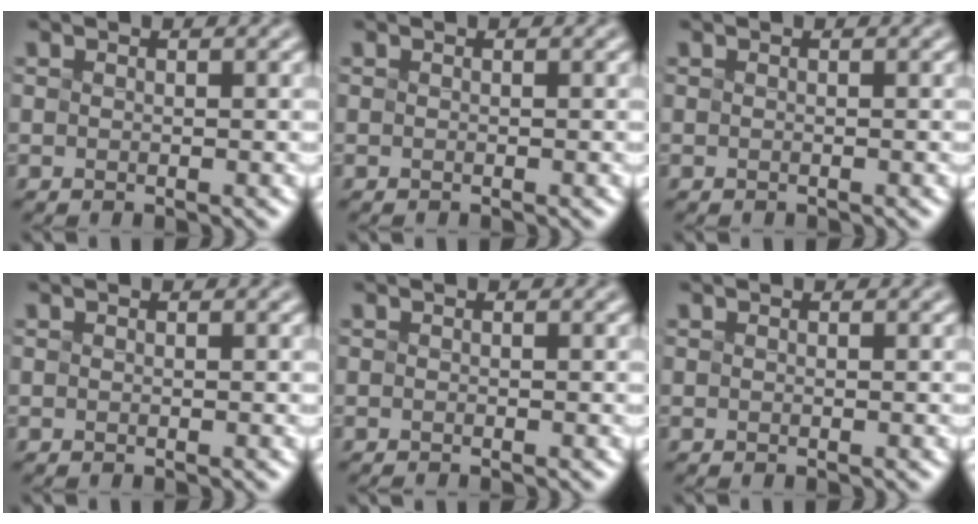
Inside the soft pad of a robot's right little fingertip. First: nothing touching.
{"total": 0.0}
{"total": 0.0}
{"total": 0.0}
{"total": 0.6, "force": [-0.6, 0.0, 0.2], "torque": [0.001, -0.009, -0.009]}
{"total": 0.0}